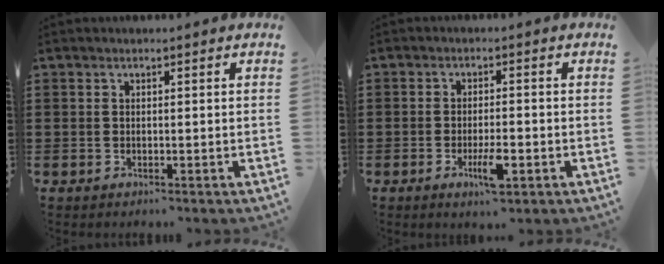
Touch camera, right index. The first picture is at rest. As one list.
[{"total": 4.9, "force": [-2.0, 1.2, 4.4], "torque": [-0.083, -0.008, -0.036]}]